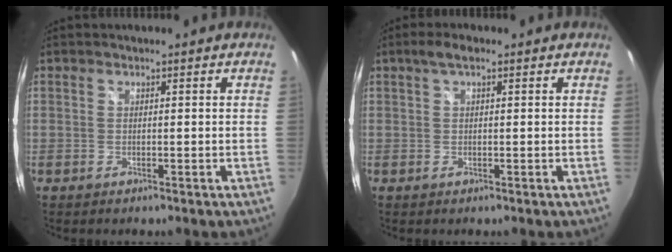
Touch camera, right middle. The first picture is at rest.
{"total": 2.9, "force": [1.5, 1.1, 2.2], "torque": [-0.040, 0.009, 0.021]}